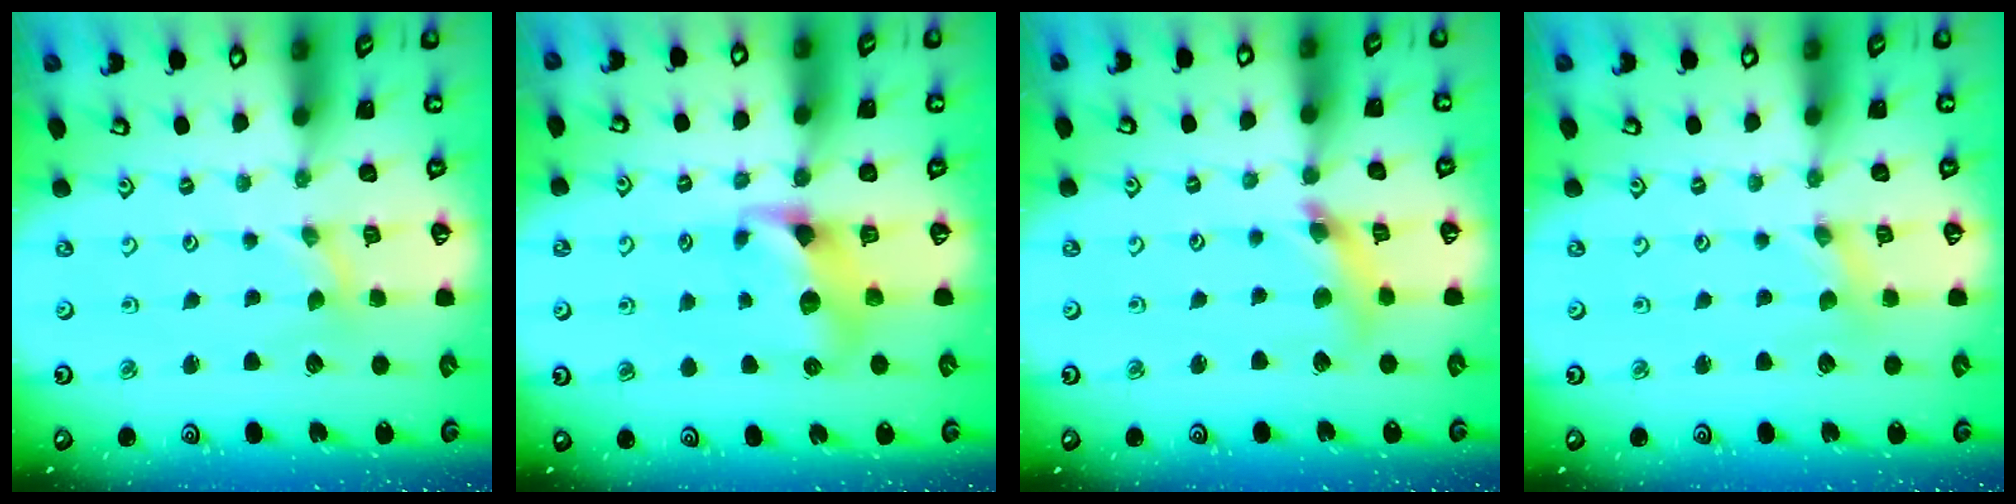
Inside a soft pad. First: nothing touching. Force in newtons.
{"total": 8.1, "press": 8.1, "slide": 1.0}
{"total": 8.9, "press": 8.9, "slide": 1.1}
{"total": 0.7, "press": 0.7, "slide": 0.2}